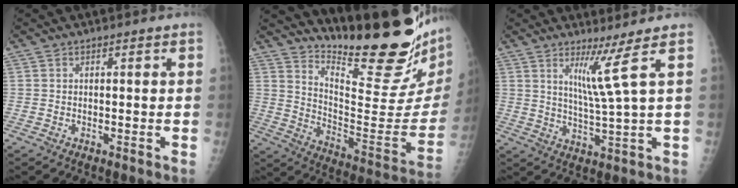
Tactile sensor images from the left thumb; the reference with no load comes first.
{"total": 27.9, "force": [22.1, 5.1, 16.3], "torque": [-0.217, -0.177, 0.315]}
{"total": 6.2, "force": [3.2, -2.0, 5.0], "torque": [-0.100, -0.046, 0.068]}